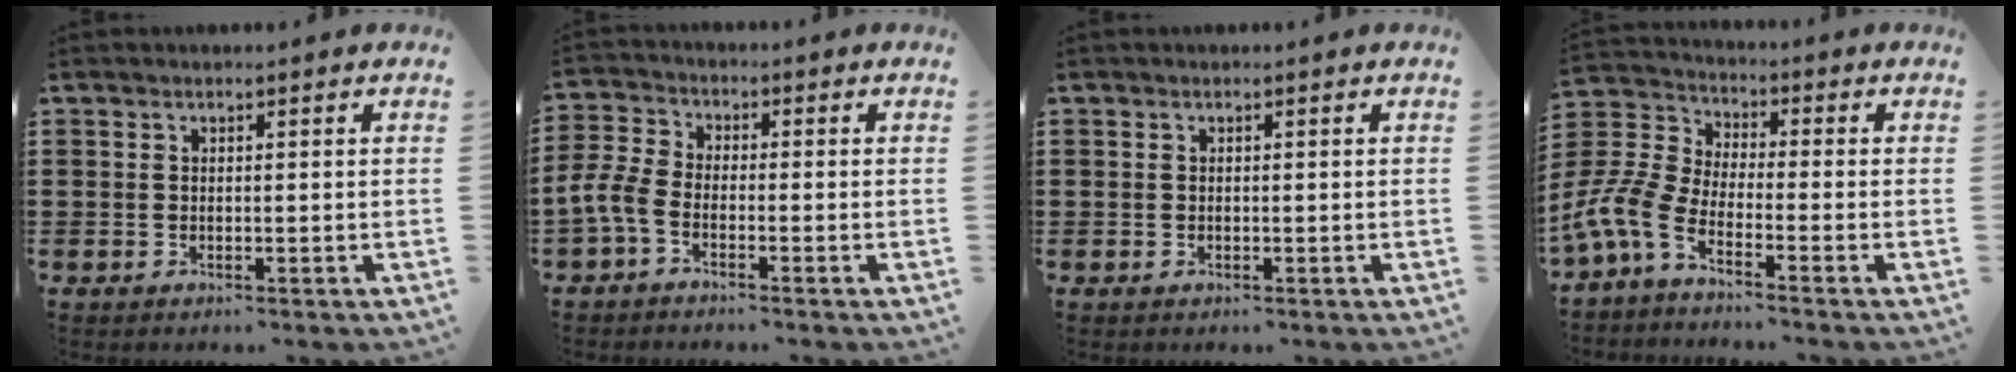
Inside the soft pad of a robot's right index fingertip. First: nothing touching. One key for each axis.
{"total": 4.2, "fx": -2.8, "fy": 1.5, "fz": 2.7, "tx": -0.083, "ty": -0.009, "tz": -0.062}
{"total": 0.0}
{"total": 6.3, "fx": -4.5, "fy": 2.1, "fz": 3.8, "tx": -0.136, "ty": -0.028, "tz": -0.102}